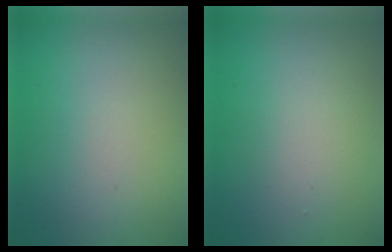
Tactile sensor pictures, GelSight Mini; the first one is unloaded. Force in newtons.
{"total": 2.2, "press": 2.2, "slide": 0.1}